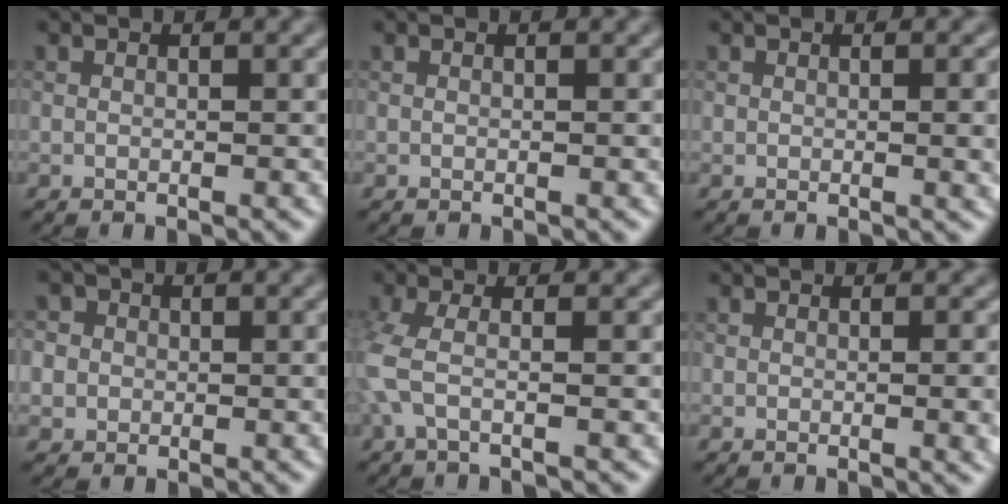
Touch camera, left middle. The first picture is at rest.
{"total": 0.0}
{"total": 2.6, "force": [0.3, 1.0, 2.4], "torque": [-0.017, 0.008, 0.011]}
{"total": 3.0, "force": [0.9, 2.7, 0.9], "torque": [-0.029, 0.022, 0.009]}
{"total": 2.2, "force": [-1.2, -0.1, 1.9], "torque": [-0.063, -0.002, -0.015]}
{"total": 3.1, "force": [-0.2, 1.3, 2.8], "torque": [-0.013, 0.014, 0.007]}